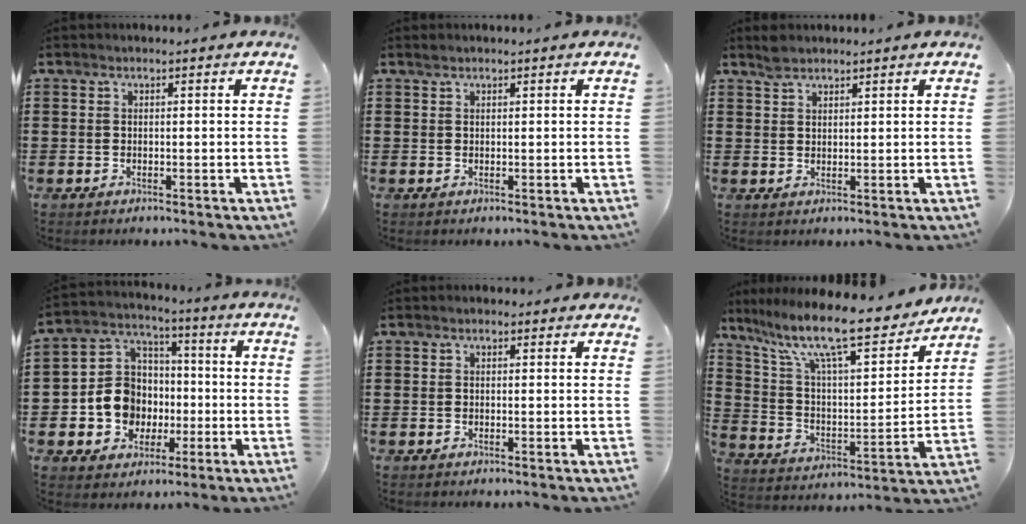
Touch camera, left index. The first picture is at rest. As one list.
[{"total": 0.6, "force": [0.6, 0.3, 0.2], "torque": [-0.004, 0.001, 0.012]}, {"total": 2.1, "force": [2.0, 0.7, 0.5], "torque": [-0.012, 0.001, 0.039]}, {"total": 9.8, "force": [-1.7, 9.0, 3.3], "torque": [-0.106, 0.010, -0.030]}, {"total": 0.6, "force": [0.1, 0.6, 0.2], "torque": [-0.006, 0.004, 0.001]}, {"total": 13.7, "force": [11.2, 1.9, 7.8], "torque": [-0.176, -0.074, 0.187]}]